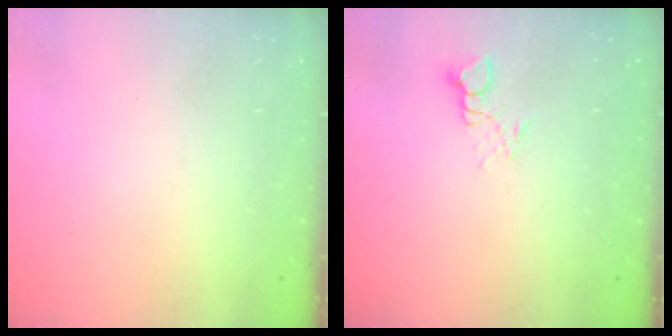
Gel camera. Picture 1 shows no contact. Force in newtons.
{"total": 3.0, "press": 3.0, "slide": 0.3}